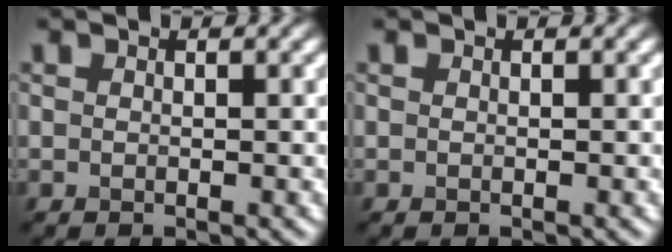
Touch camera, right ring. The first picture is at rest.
{"total": 0.0}